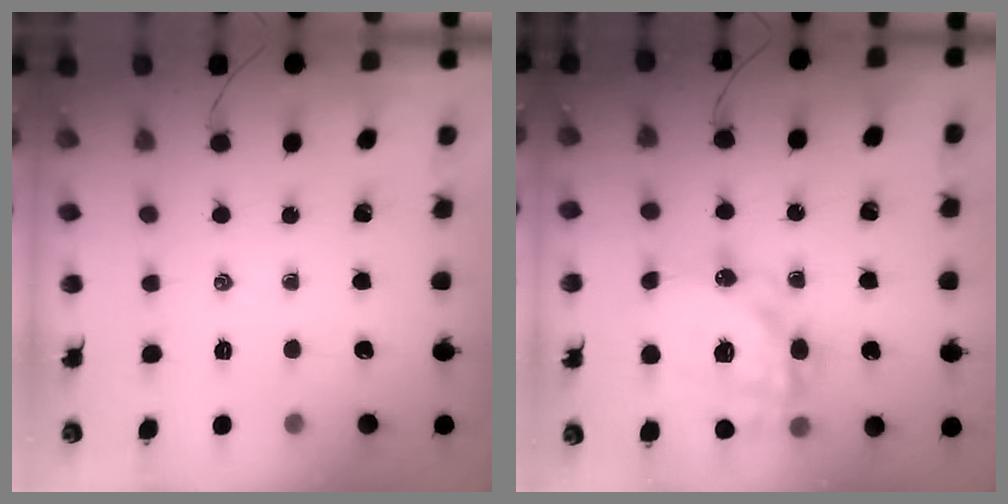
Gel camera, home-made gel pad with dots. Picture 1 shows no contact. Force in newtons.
{"total": 22.8, "press": 22.2, "slide": 4.9}